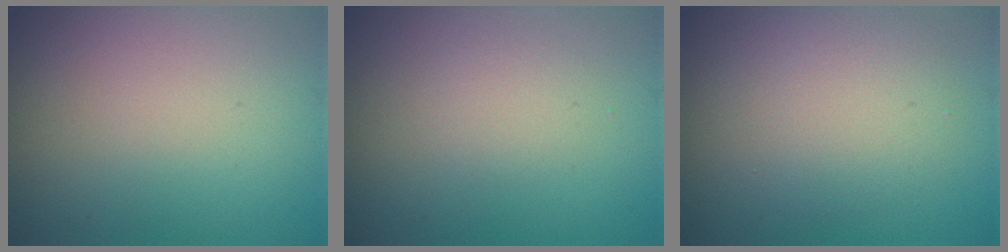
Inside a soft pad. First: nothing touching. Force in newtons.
{"total": 1.3, "press": 1.3, "slide": 0.1}
{"total": 4.2, "press": 4.2, "slide": 0.4}